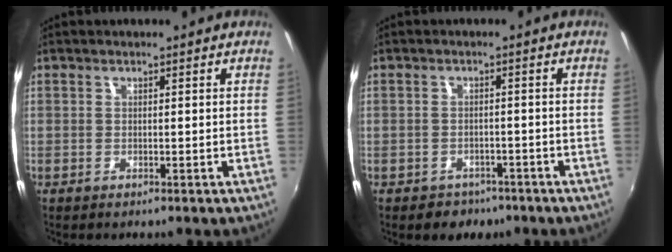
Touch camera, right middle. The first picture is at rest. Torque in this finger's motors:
{"motor_torque": [0.43, -0.51, 0.19, 0.02]}